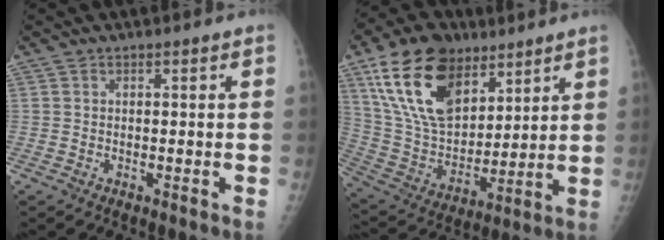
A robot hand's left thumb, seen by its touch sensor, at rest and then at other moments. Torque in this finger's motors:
{"motor_torque": [2.39, 2.23, 1.82, -0.95, 0.65]}